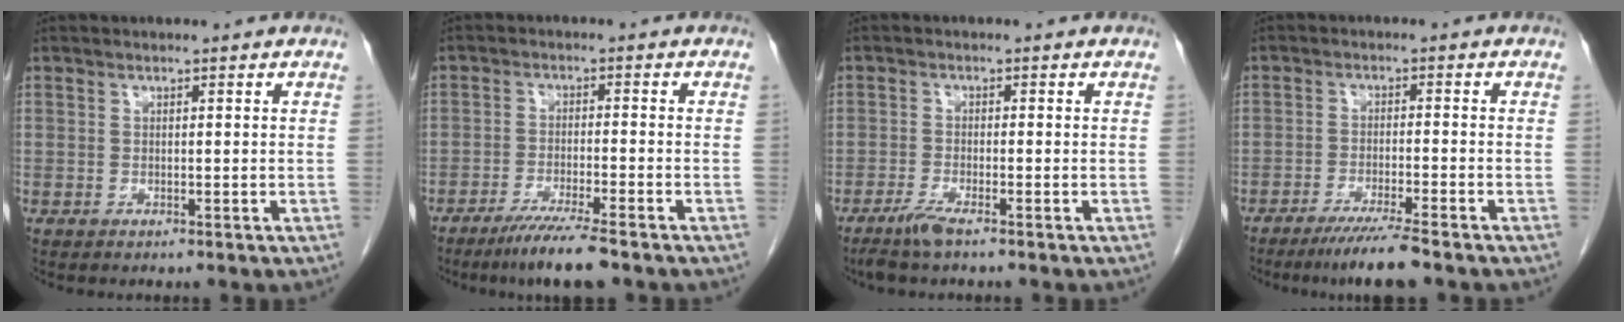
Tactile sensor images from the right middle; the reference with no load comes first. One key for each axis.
{"total": 6.9, "fx": -5.2, "fy": -0.3, "fz": 4.5, "tx": -0.079, "ty": -0.020, "tz": -0.091}
{"total": 3.0, "fx": -2.3, "fy": 0.0, "fz": 1.9, "tx": -0.048, "ty": -0.007, "tz": -0.048}
{"total": 6.1, "fx": -4.8, "fy": -0.6, "fz": 3.7, "tx": -0.064, "ty": -0.018, "tz": -0.085}